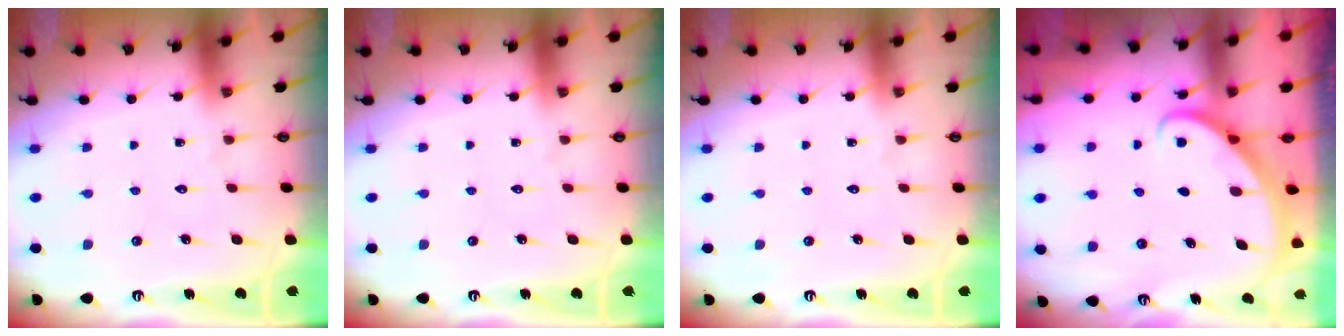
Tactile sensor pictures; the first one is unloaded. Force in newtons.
{"total": 0.0}
{"total": 0.0}
{"total": 2.9, "press": 2.9, "slide": 0.2}